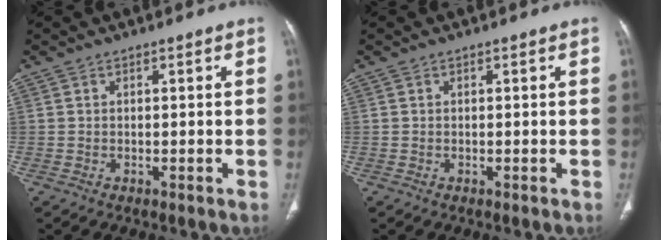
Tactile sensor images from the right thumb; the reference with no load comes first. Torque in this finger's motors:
{"motor_torque": [-0.03, 0.03, -0.16, 0.16, 0.01]}